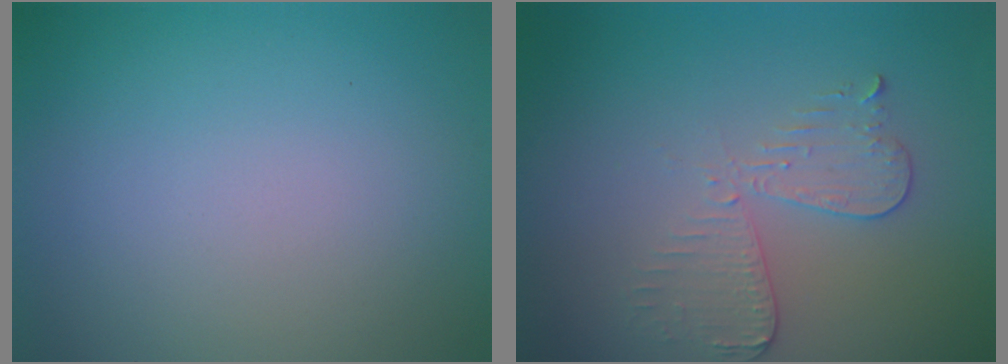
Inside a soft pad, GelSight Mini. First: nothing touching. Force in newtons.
{"total": 3.0, "press": 2.7, "slide": 1.2}